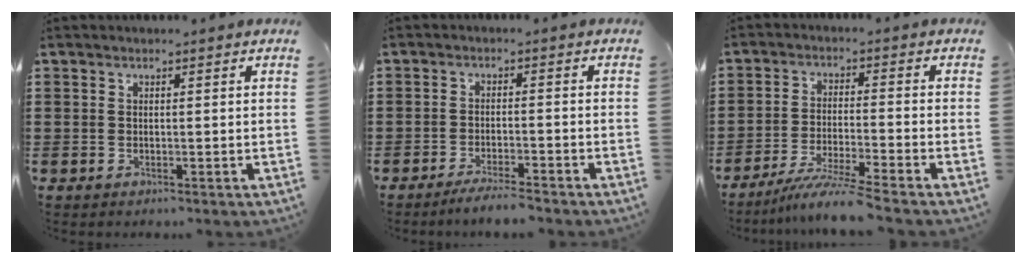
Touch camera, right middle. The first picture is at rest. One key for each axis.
{"total": 3.4, "fx": -3.2, "fy": -0.1, "fz": 1.2, "tx": -0.020, "ty": -0.001, "tz": -0.061}
{"total": 6.6, "fx": -5.7, "fy": -0.5, "fz": 3.3, "tx": -0.071, "ty": -0.024, "tz": -0.108}